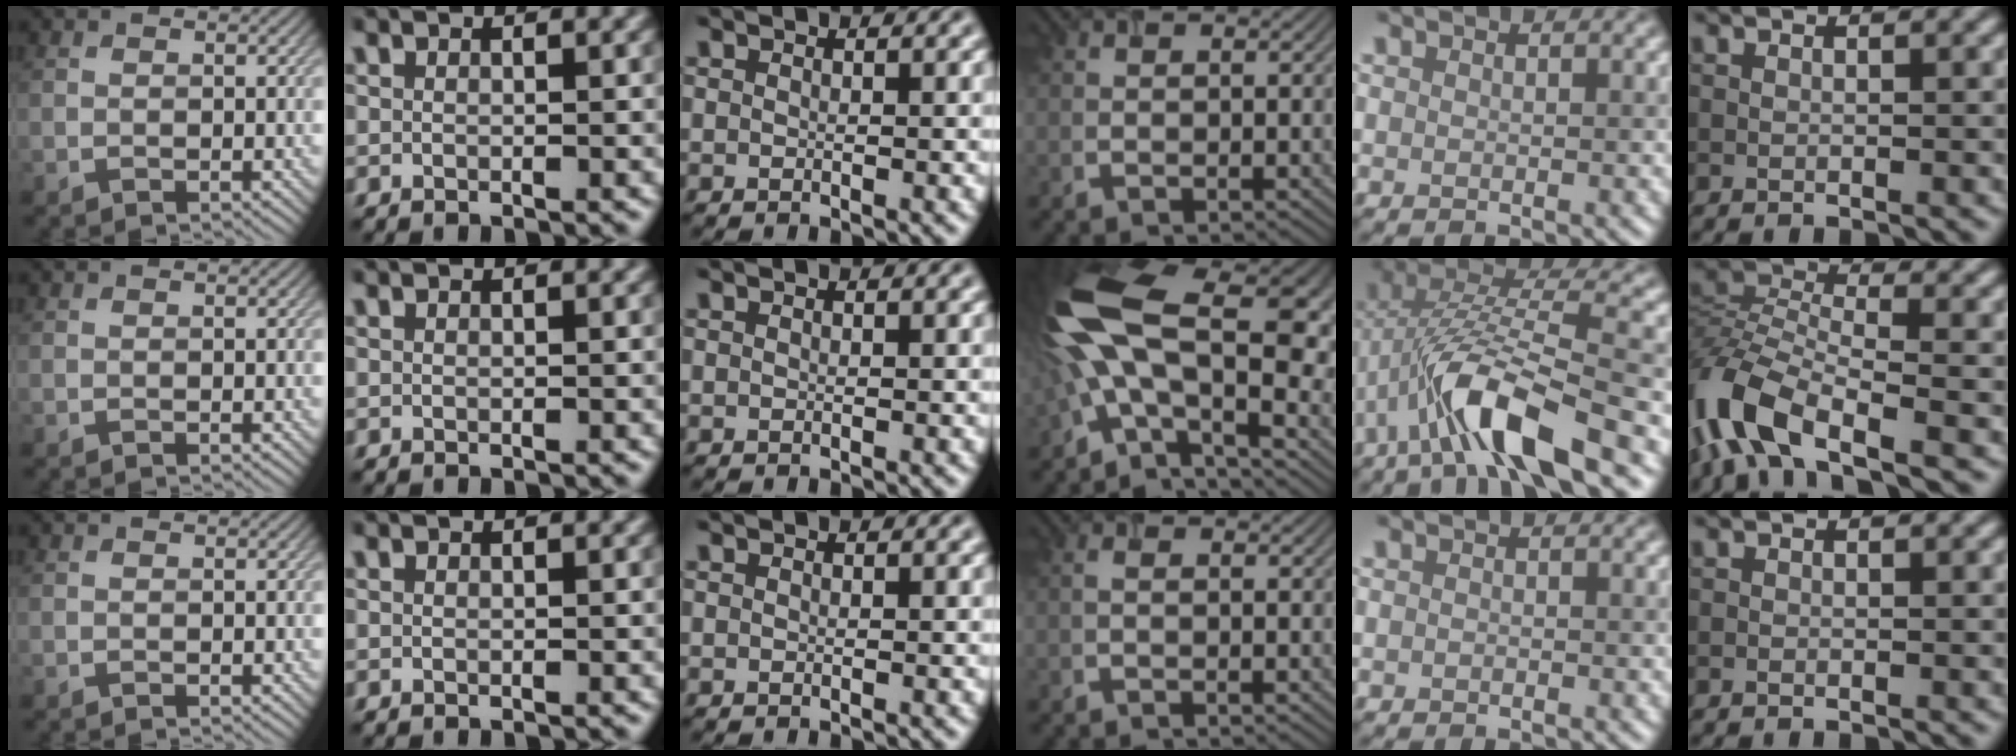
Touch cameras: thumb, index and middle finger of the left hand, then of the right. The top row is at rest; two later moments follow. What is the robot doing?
{"motion": "lift_and_place", "object": "timer"}